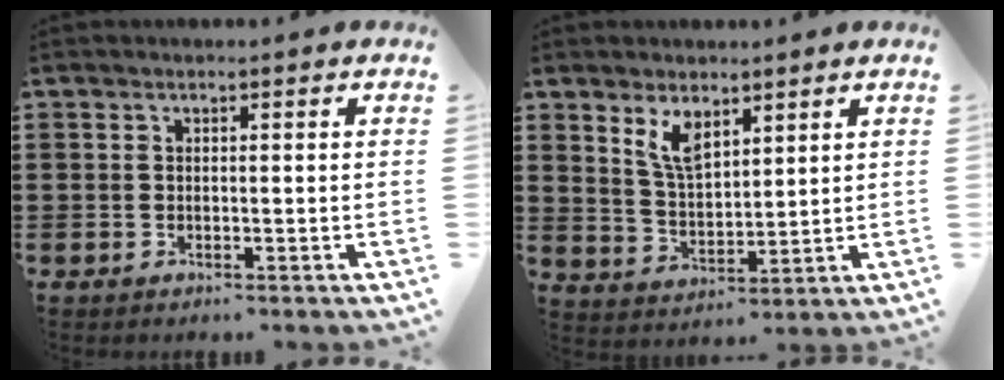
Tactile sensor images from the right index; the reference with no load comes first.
{"total": 5.6, "force": [3.7, 2.4, 3.6], "torque": [-0.081, -0.004, 0.067]}